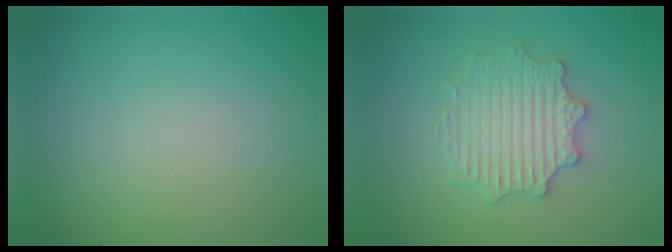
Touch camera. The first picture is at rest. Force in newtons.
{"total": 3.3, "press": 3.3, "slide": 0.6}